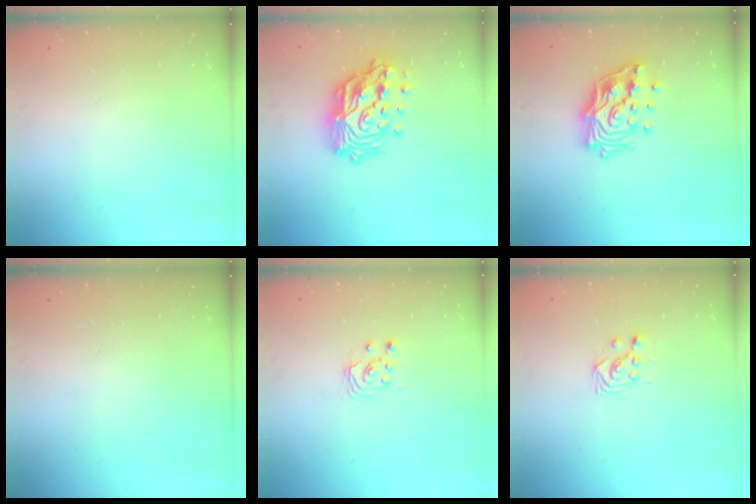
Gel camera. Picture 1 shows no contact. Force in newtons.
{"total": 21.5, "press": 21.3, "slide": 2.7}
{"total": 17.7, "press": 17.6, "slide": 2.0}
{"total": 0.0}
{"total": 2.9, "press": 2.9, "slide": 0.2}
{"total": 3.6, "press": 3.6, "slide": 0.4}